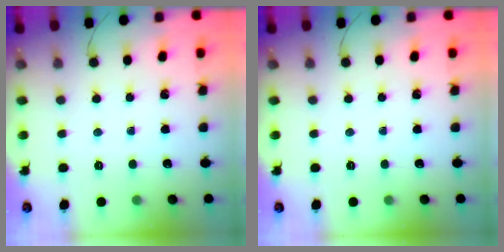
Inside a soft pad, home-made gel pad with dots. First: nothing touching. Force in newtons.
{"total": 0.0}